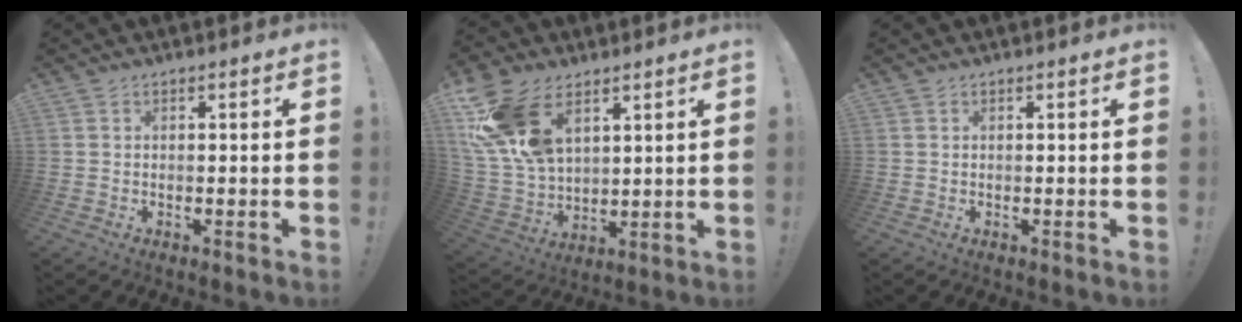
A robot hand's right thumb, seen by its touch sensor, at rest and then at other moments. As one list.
[{"total": 19.0, "force": [9.0, 11.6, 12.0], "torque": [-0.244, -0.042, 0.173]}, {"total": 0.0}]